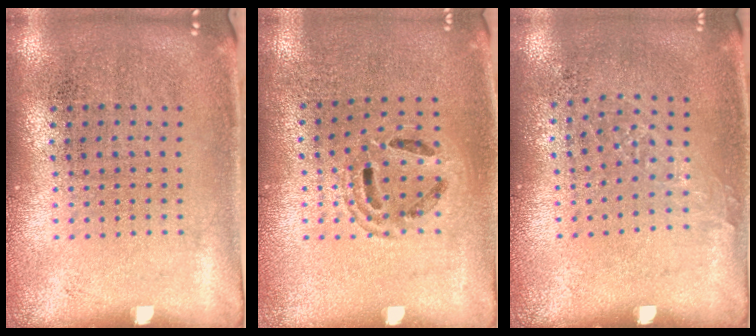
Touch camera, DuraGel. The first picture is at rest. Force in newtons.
{"total": 1.1, "press": 1.1, "slide": 0.3}
{"total": 0.9, "press": 0.8, "slide": 0.4}